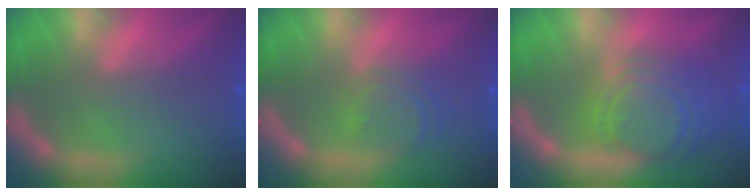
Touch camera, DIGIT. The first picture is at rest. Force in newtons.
{"total": 3.5}
{"total": 9.5}